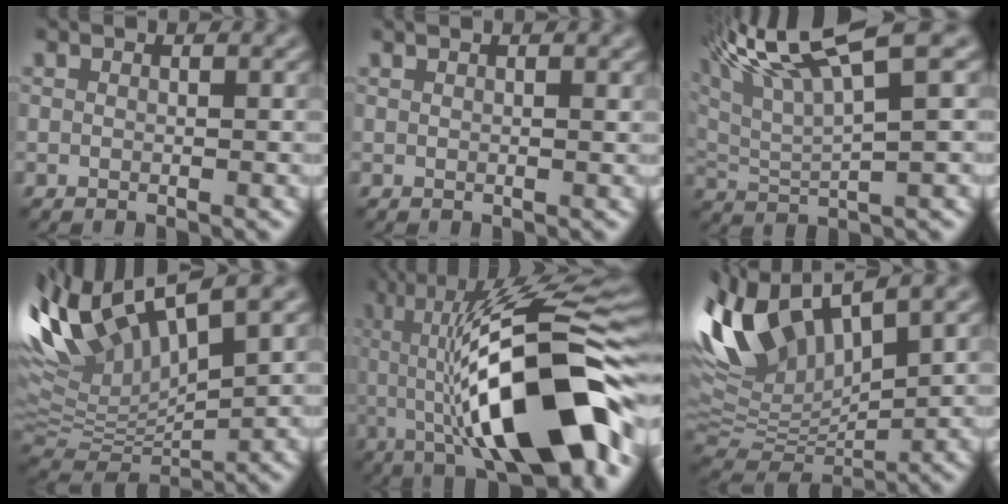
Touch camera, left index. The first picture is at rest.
{"total": 1.1, "force": [1.0, 0.2, 0.5], "torque": [-0.009, 0.001, 0.009]}
{"total": 9.6, "force": [5.7, 2.0, 7.4], "torque": [-0.139, 0.028, 0.105]}
{"total": 12.0, "force": [5.6, 4.3, 9.7], "torque": [-0.219, 0.020, 0.105]}
{"total": 14.8, "force": [-1.5, 4.1, 14.1], "torque": [-0.208, 0.023, -0.033]}
{"total": 11.3, "force": [4.8, 5.3, 8.8], "torque": [-0.207, 0.014, 0.091]}